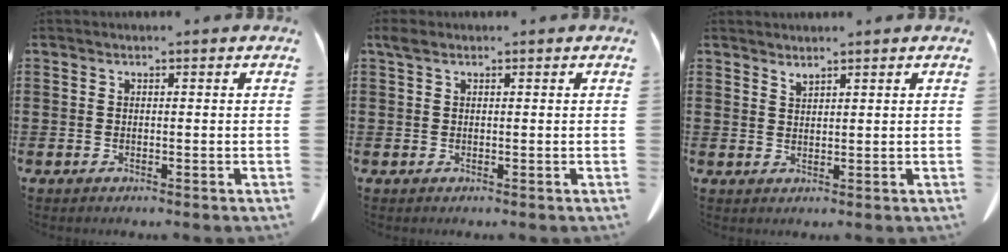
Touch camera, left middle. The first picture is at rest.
{"total": 1.3, "force": [0.6, 0.9, 0.7], "torque": [-0.019, 0.003, 0.013]}
{"total": 1.5, "force": [1.5, 0.0, 0.3], "torque": [-0.010, -0.003, 0.029]}